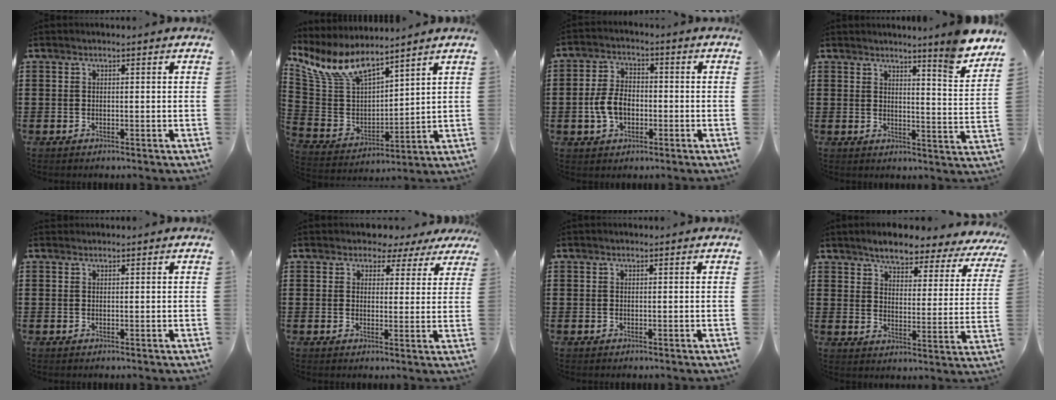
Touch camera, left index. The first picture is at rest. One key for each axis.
{"total": 10.0, "fx": 7.3, "fy": 3.7, "fz": 5.7, "tx": -0.147, "ty": -0.028, "tz": 0.129}
{"total": 6.3, "fx": -1.5, "fy": 4.0, "fz": 4.6, "tx": -0.111, "ty": 0.002, "tz": -0.034}
{"total": 5.6, "fx": 5.1, "fy": -1.0, "fz": 2.1, "tx": -0.037, "ty": -0.045, "tz": 0.080}
{"total": 0.5, "fx": 0.5, "fy": 0.2, "fz": 0.0, "tx": -0.003, "ty": 0.001, "tz": 0.010}
{"total": 3.5, "fx": 2.9, "fy": 2.0, "fz": 0.5, "tx": -0.019, "ty": -0.004, "tz": 0.049}
{"total": 0.0}
{"total": 5.5, "fx": 5.2, "fy": 0.9, "fz": 1.7, "tx": -0.052, "ty": -0.034, "tz": 0.084}